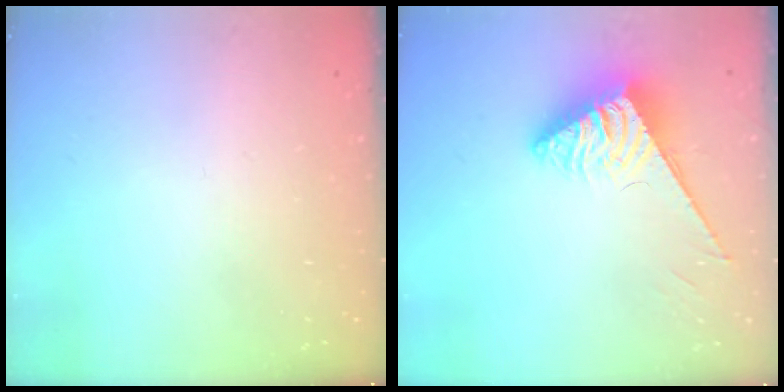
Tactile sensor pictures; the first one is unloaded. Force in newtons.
{"total": 3.9, "press": 3.9, "slide": 0.4}